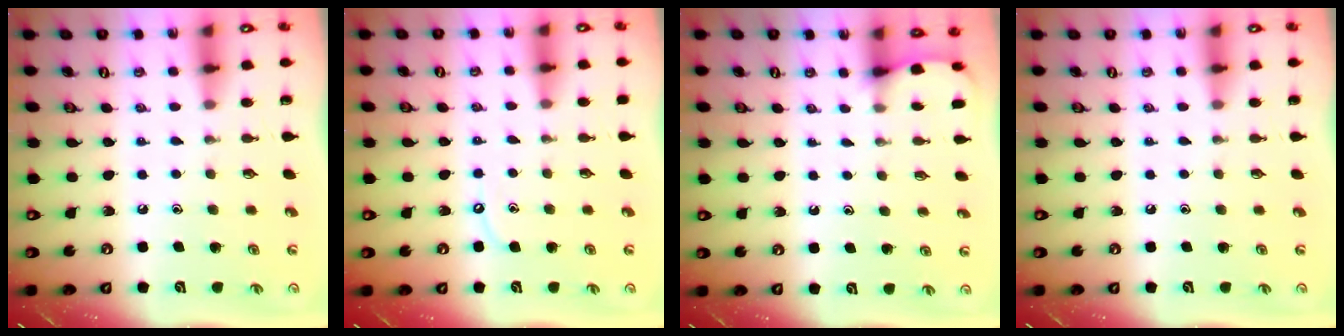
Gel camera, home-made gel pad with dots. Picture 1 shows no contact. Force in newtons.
{"total": 3.6, "press": 3.6, "slide": 0.5}
{"total": 2.8, "press": 2.8, "slide": 0.1}
{"total": 0.0}